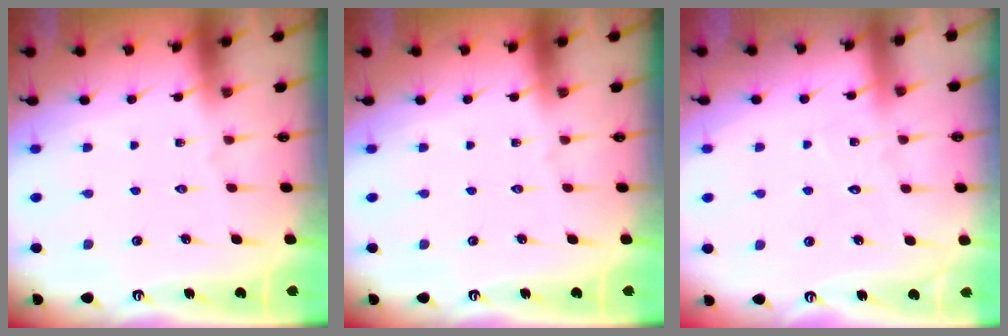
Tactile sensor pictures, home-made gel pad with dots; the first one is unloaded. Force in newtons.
{"total": 0.0}
{"total": 4.3, "press": 4.3, "slide": 0.3}